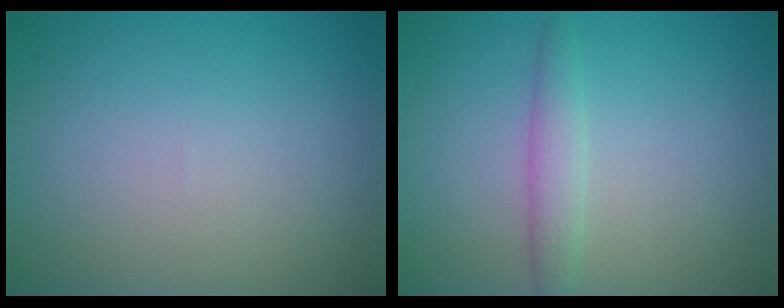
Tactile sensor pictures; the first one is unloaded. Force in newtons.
{"total": 1.9, "press": 1.9, "slide": 0.1}